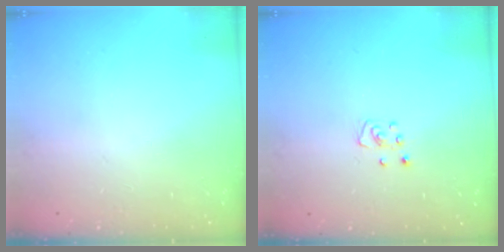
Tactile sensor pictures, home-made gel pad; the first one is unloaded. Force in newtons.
{"total": 3.6, "press": 3.6, "slide": 0.3}